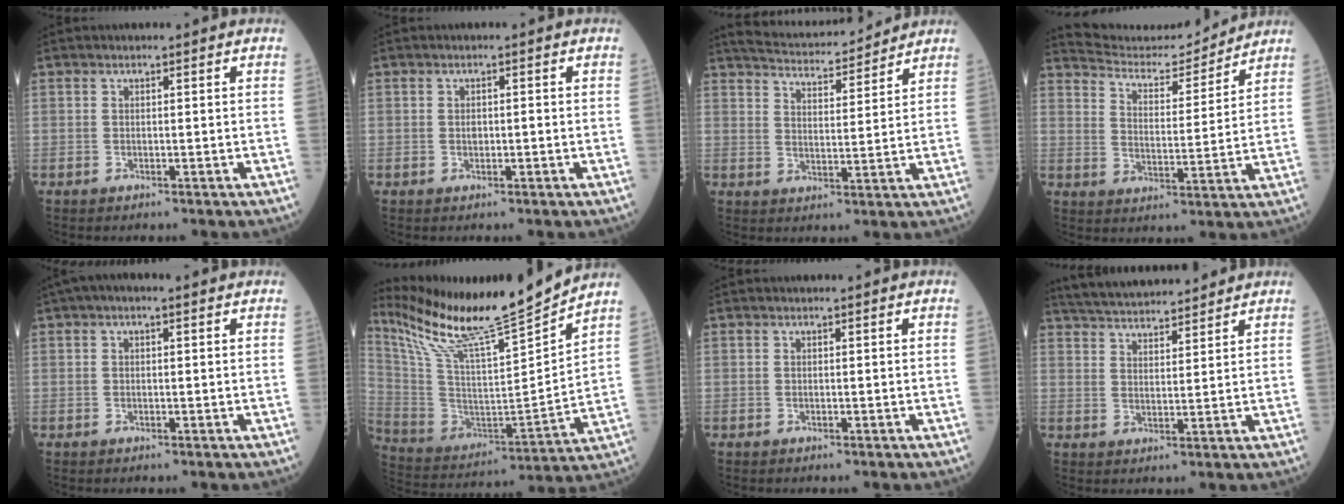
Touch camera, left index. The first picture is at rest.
{"total": 1.0, "force": [0.0, 0.5, 0.9], "torque": [-0.017, 0.001, 0.001]}
{"total": 13.3, "force": [12.6, 1.9, 3.8], "torque": [-0.069, 0.020, 0.193]}
{"total": 11.9, "force": [11.8, 0.5, 1.5], "torque": [-0.035, 0.005, 0.190]}
{"total": 2.9, "force": [1.5, 0.9, 2.3], "torque": [-0.047, 0.023, 0.022]}
{"total": 19.5, "force": [17.2, -1.3, 9.1], "torque": [-0.175, -0.038, 0.302]}
{"total": 0.0}
{"total": 12.5, "force": [11.6, 1.9, 4.1], "torque": [-0.075, 0.028, 0.187]}